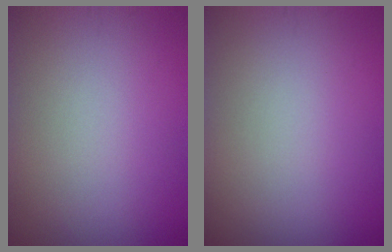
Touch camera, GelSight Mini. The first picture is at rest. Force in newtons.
{"total": 0.0}